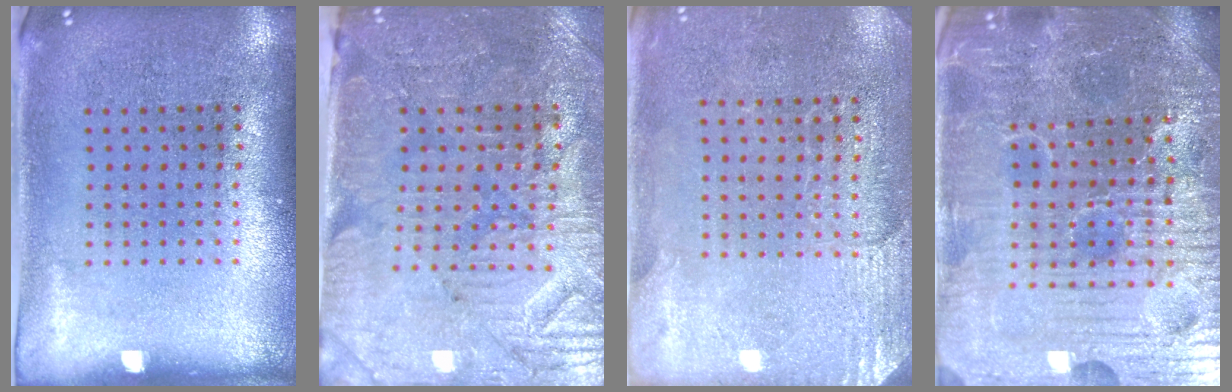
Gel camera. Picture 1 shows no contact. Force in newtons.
{"total": 3.7, "press": 3.5, "slide": 1.2}
{"total": 2.7, "press": 2.5, "slide": 1.1}
{"total": 5.8, "press": 5.6, "slide": 1.8}